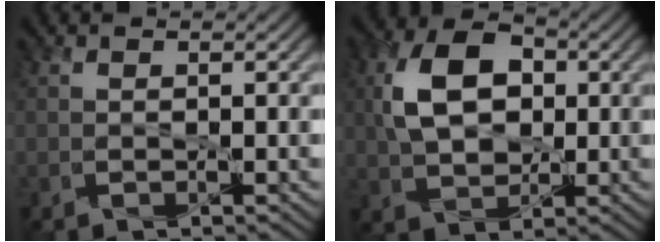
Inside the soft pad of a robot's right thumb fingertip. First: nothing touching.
{"total": 9.2, "force": [1.3, 6.3, 6.7], "torque": [-0.142, 0.010, 0.019]}